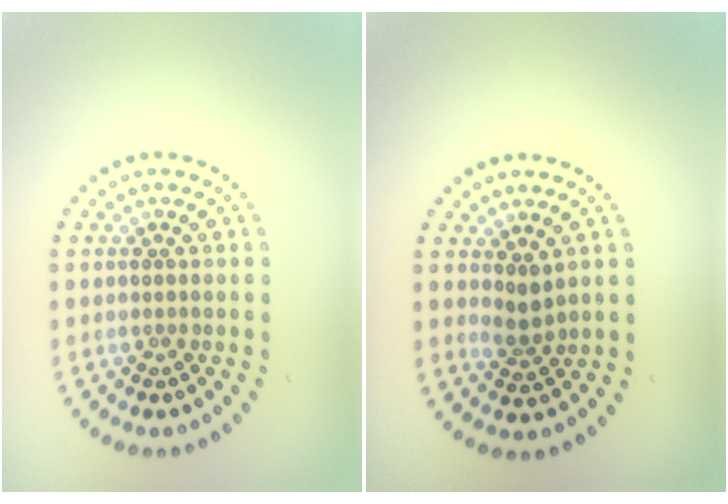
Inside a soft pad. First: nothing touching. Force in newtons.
{"total": 1.7, "press": 1.3, "slide": 1.0}